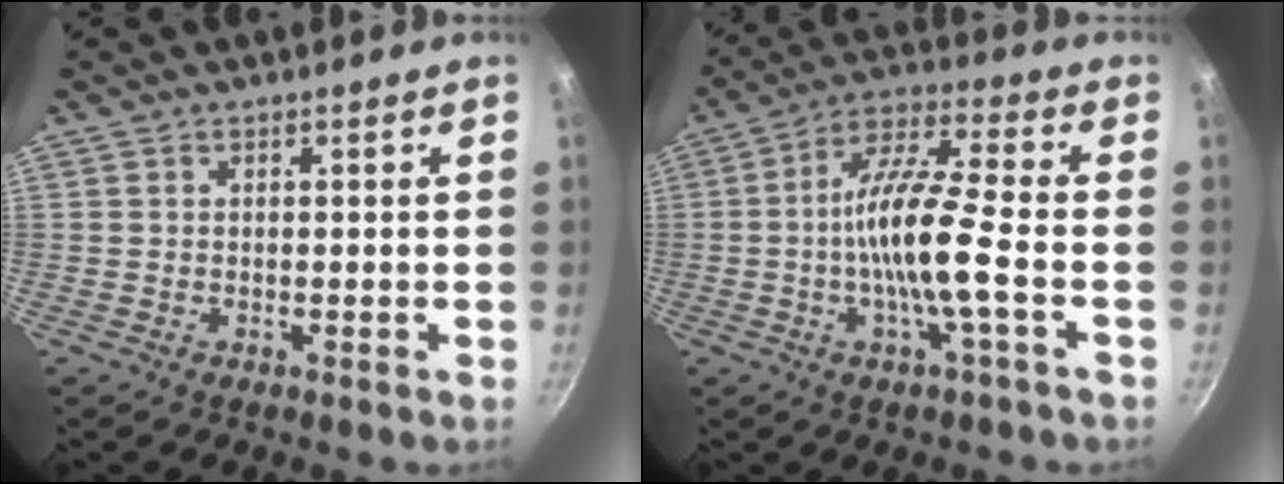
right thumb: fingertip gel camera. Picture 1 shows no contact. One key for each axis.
{"total": 13.2, "fx": -2.5, "fy": 1.9, "fz": 12.8, "tx": -0.236, "ty": 0.031, "tz": -0.058}